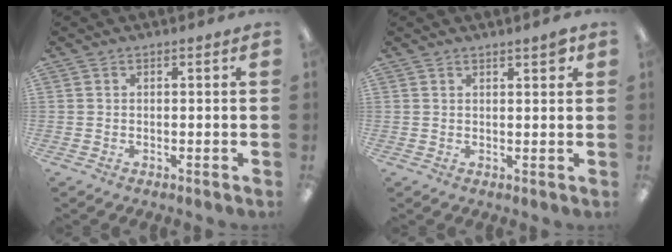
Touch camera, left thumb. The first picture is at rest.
{"total": 2.5, "force": [2.0, 0.3, 1.6], "torque": [-0.018, -0.008, 0.031]}